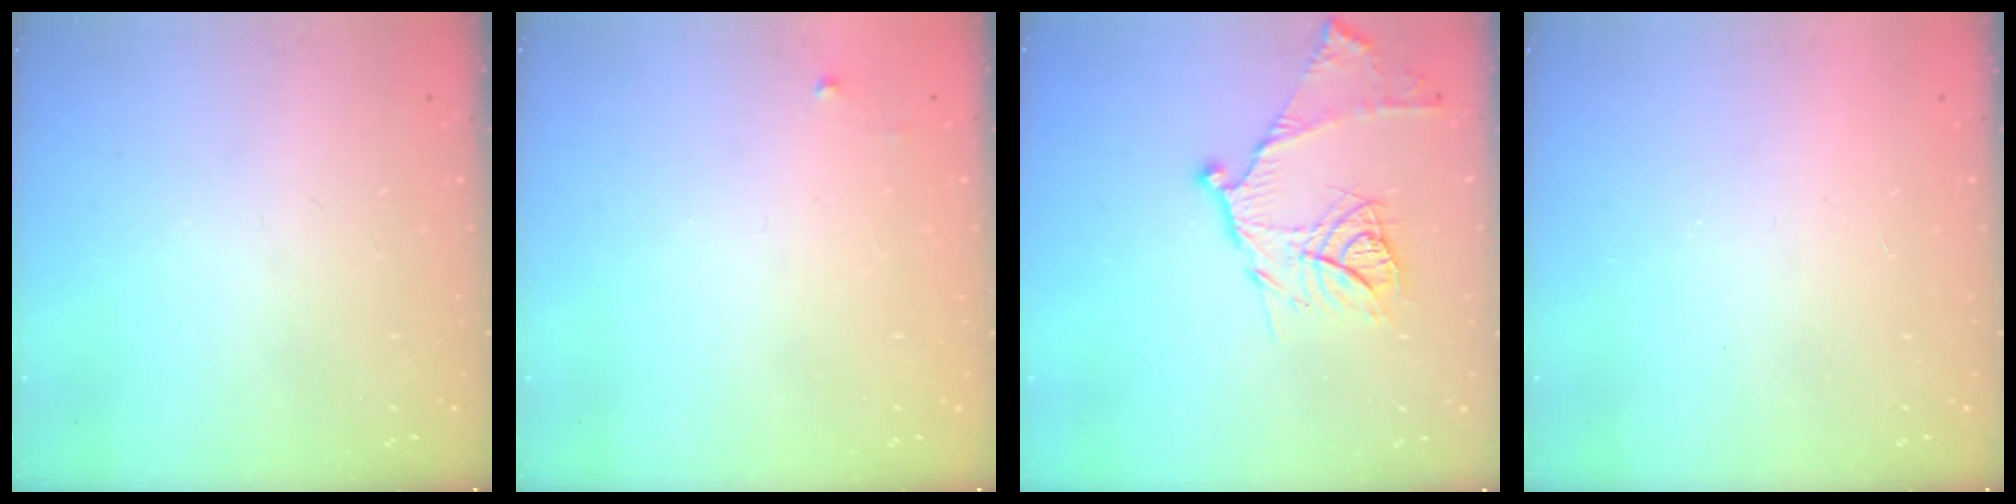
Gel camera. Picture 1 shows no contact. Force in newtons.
{"total": 2.5, "press": 2.5, "slide": 0.4}
{"total": 15.0, "press": 14.9, "slide": 1.2}
{"total": 1.7, "press": 1.6, "slide": 0.1}